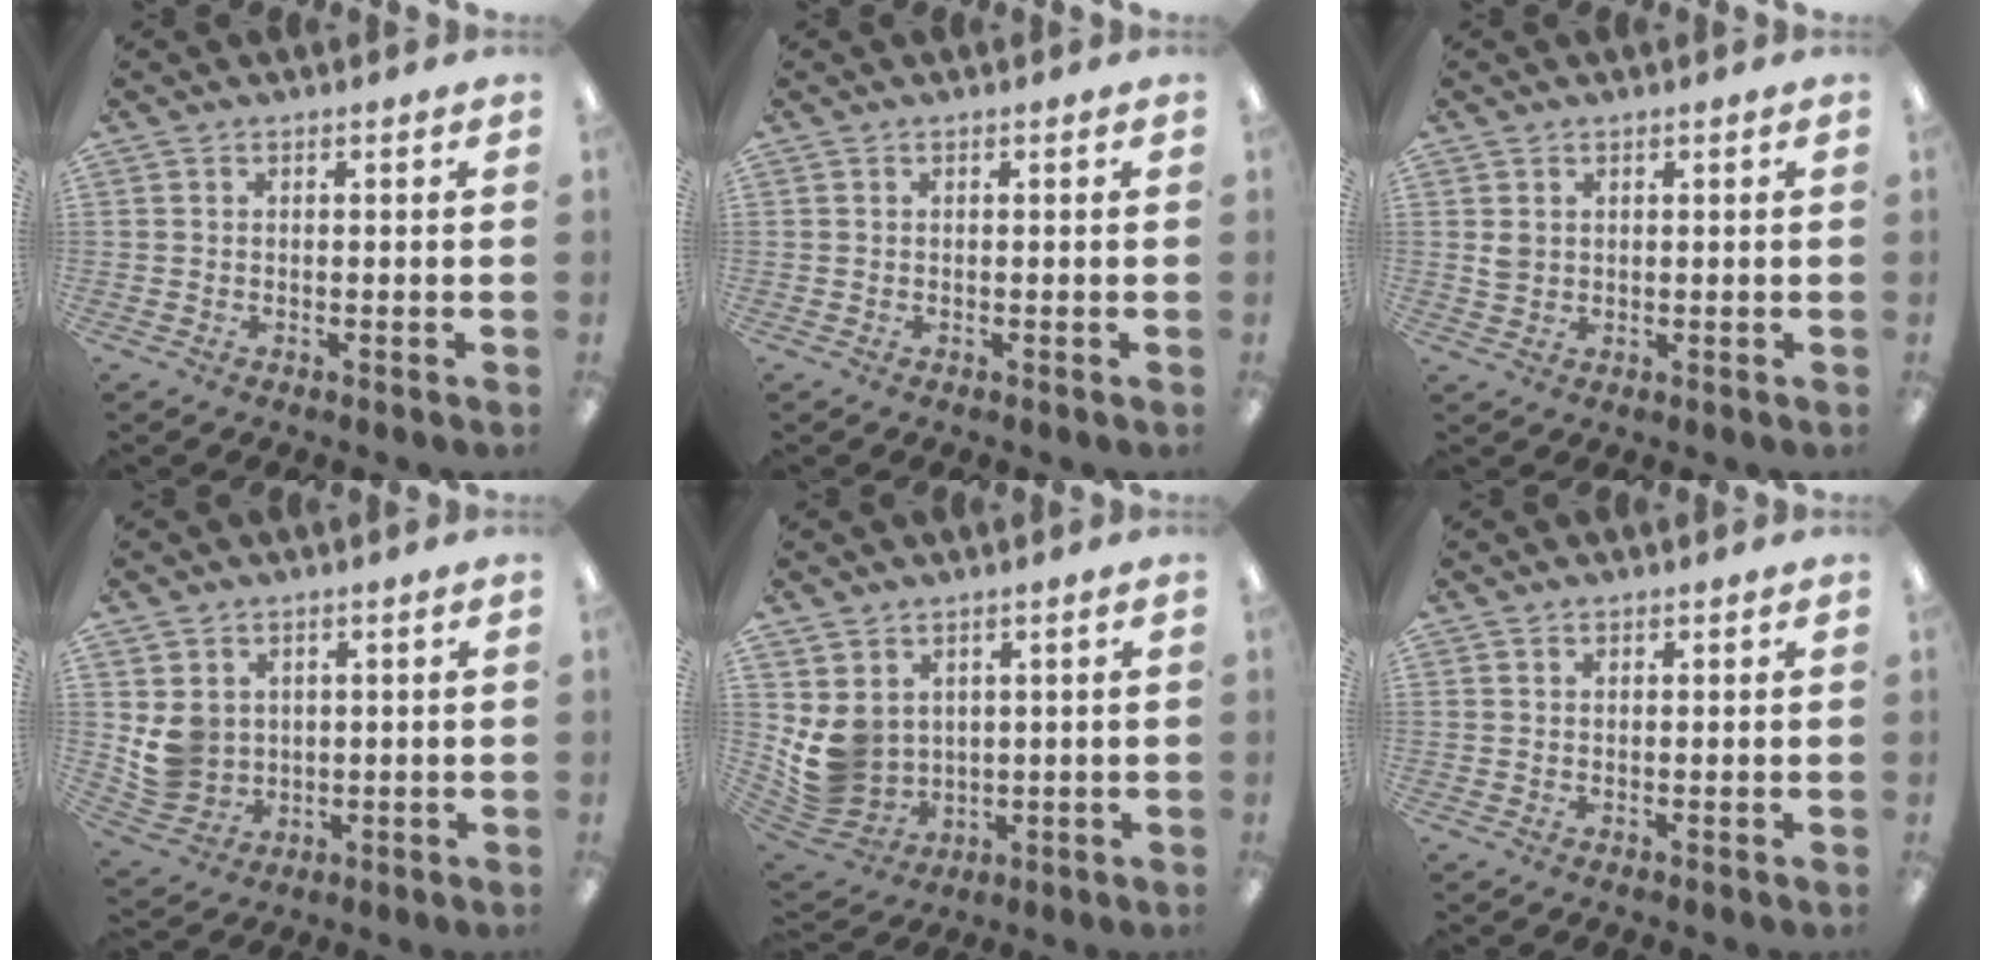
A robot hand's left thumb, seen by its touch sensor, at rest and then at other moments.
{"total": 0.0}
{"total": 2.4, "force": [0.9, 2.0, 0.9], "torque": [-0.011, 0.000, 0.015]}
{"total": 7.1, "force": [2.1, 6.5, 1.8], "torque": [-0.045, -0.001, 0.048]}
{"total": 8.9, "force": [2.1, 8.1, 3.0], "torque": [-0.094, -0.018, 0.050]}
{"total": 0.9, "force": [0.8, 0.5, 0.2], "torque": [-0.003, 0.001, 0.015]}